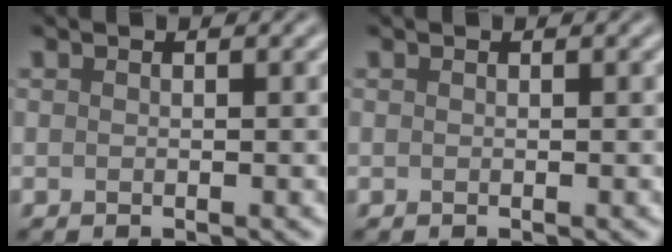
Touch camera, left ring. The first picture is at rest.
{"total": 0.0}